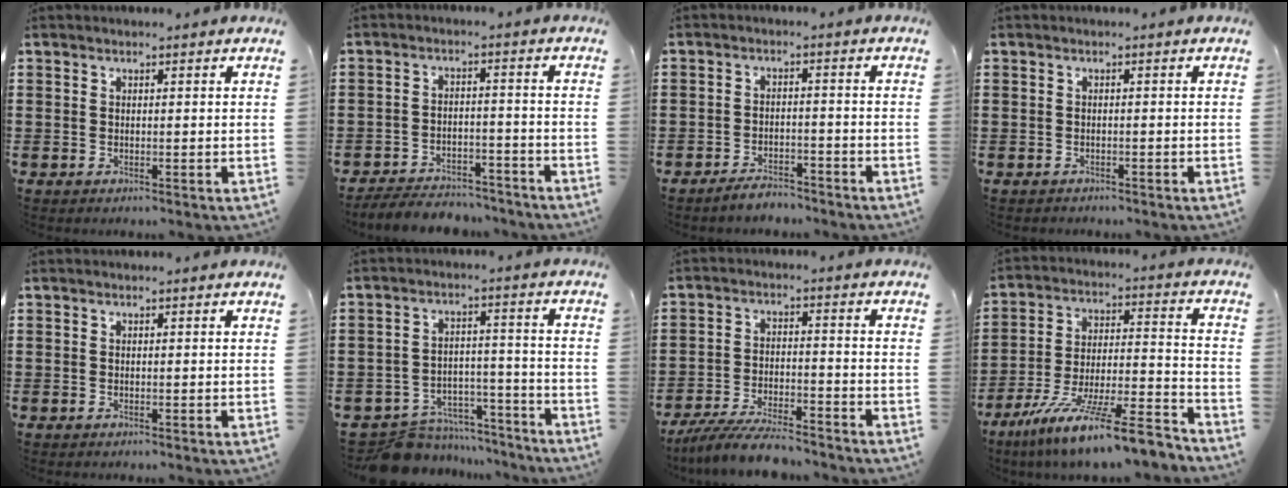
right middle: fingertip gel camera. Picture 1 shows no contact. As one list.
[{"total": 5.0, "force": [-4.9, 0.9, 0.7], "torque": [-0.019, 0.006, -0.101]}, {"total": 3.2, "force": [-3.1, 0.5, 0.5], "torque": [-0.013, 0.005, -0.062]}, {"total": 0.7, "force": [-0.6, 0.2, -0.1], "torque": [0.001, 0.002, -0.015]}, {"total": 0.0}, {"total": 7.5, "force": [-7.3, 1.7, 1.0], "torque": [-0.021, 0.022, -0.142]}, {"total": 7.2, "force": [-6.7, 0.8, 2.6], "torque": [-0.055, 0.001, -0.127]}, {"total": 13.6, "force": [-11.1, 0.5, 7.8], "torque": [-0.125, 0.022, -0.201]}]